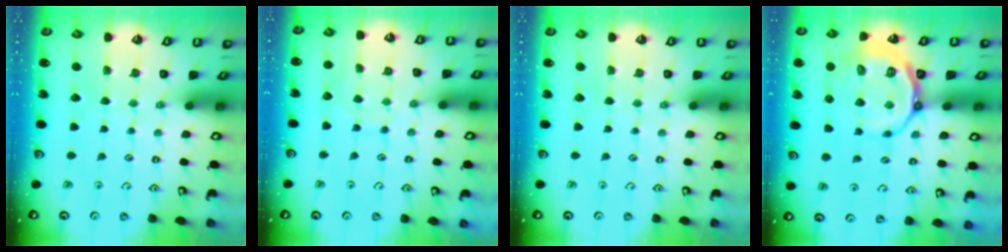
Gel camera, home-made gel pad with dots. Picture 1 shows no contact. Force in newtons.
{"total": 6.2, "press": 6.2, "slide": 0.2}
{"total": 0.0}
{"total": 13.1, "press": 12.7, "slide": 3.2}